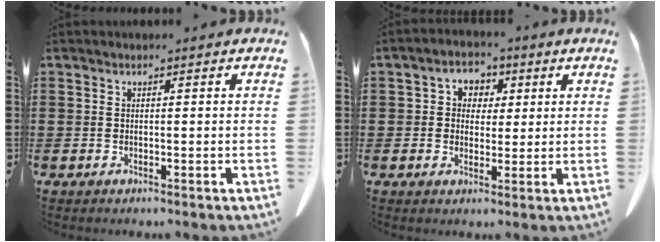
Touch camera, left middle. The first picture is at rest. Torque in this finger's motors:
{"motor_torque": [0.42, 0.35, 0.31, 0.06]}